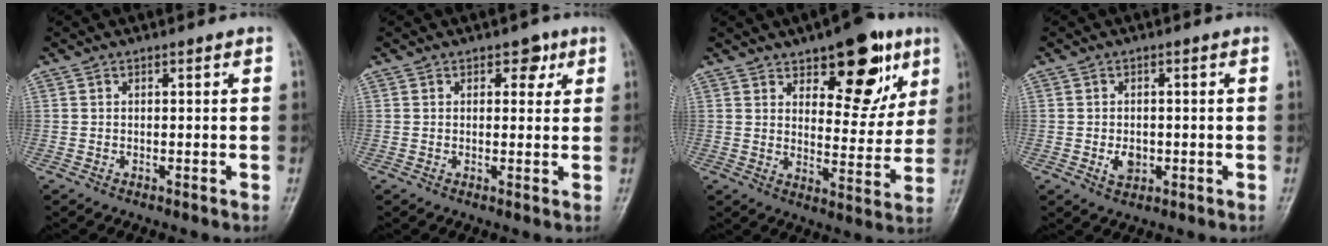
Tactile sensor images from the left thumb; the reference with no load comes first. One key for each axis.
{"total": 3.0, "fx": 1.5, "fy": 2.1, "fz": 1.6, "tx": 0.003, "ty": -0.005, "tz": 0.016}
{"total": 15.2, "fx": 8.3, "fy": 7.2, "fz": 10.5, "tx": -0.087, "ty": -0.041, "tz": 0.118}
{"total": 3.2, "fx": -0.6, "fy": 2.3, "fz": 2.1, "tx": -0.028, "ty": 0.000, "tz": -0.006}